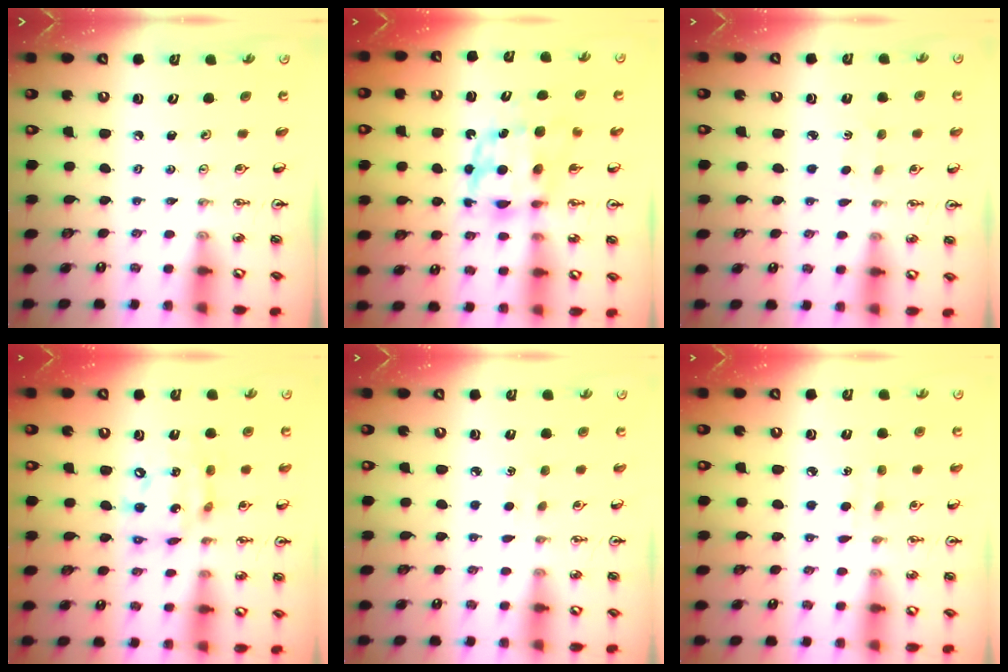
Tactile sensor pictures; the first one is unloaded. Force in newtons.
{"total": 7.1, "press": 7.1, "slide": 0.4}
{"total": 1.8, "press": 1.7, "slide": 0.3}
{"total": 12.1, "press": 12.0, "slide": 1.5}
{"total": 3.6, "press": 3.5, "slide": 0.4}
{"total": 4.7, "press": 4.7, "slide": 0.6}